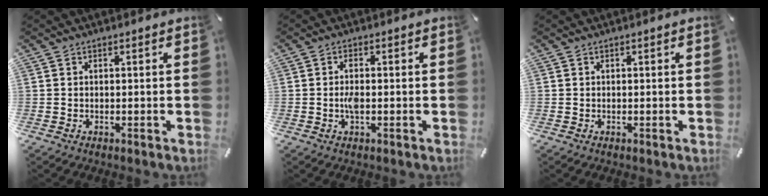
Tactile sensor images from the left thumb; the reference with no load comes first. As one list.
[{"total": 2.5, "force": [-0.4, 0.8, 2.4], "torque": [-0.044, 0.001, -0.008]}, {"total": 0.0}]